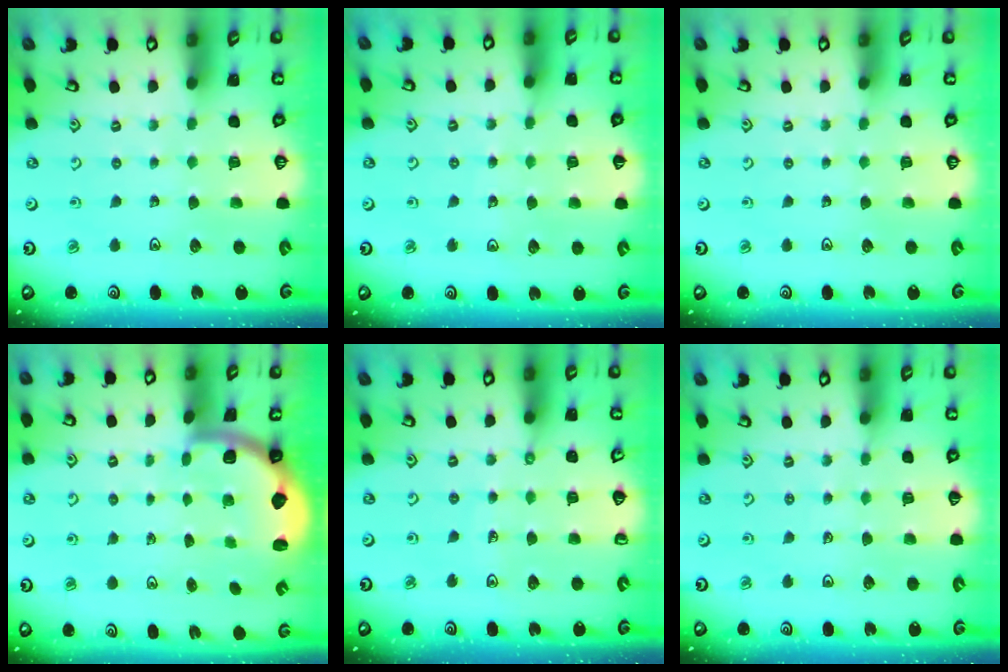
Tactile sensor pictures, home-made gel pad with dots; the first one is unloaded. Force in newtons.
{"total": 5.2, "press": 4.6, "slide": 2.3}
{"total": 0.0}
{"total": 2.0, "press": 2.0, "slide": 0.5}
{"total": 6.2, "press": 5.9, "slide": 1.7}
{"total": 2.1, "press": 2.0, "slide": 0.3}